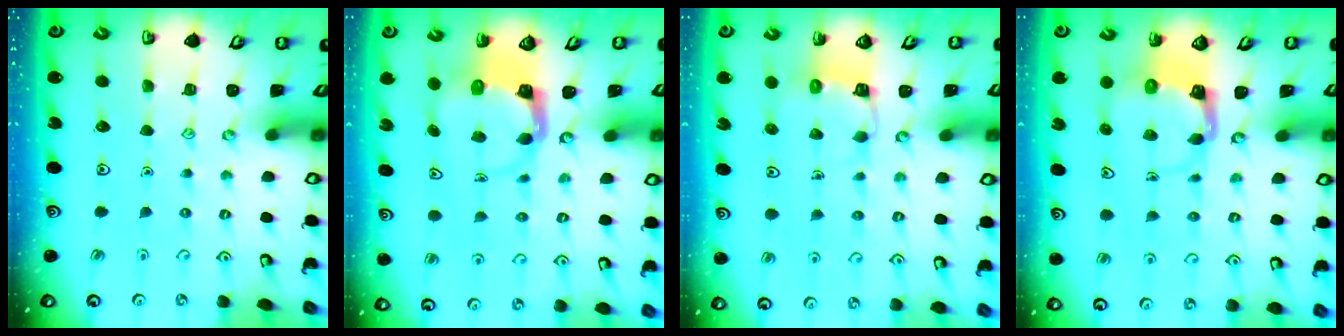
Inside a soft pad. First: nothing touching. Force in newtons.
{"total": 3.6, "press": 3.6, "slide": 0.5}
{"total": 2.8, "press": 2.8, "slide": 0.2}
{"total": 3.7, "press": 3.7, "slide": 0.6}